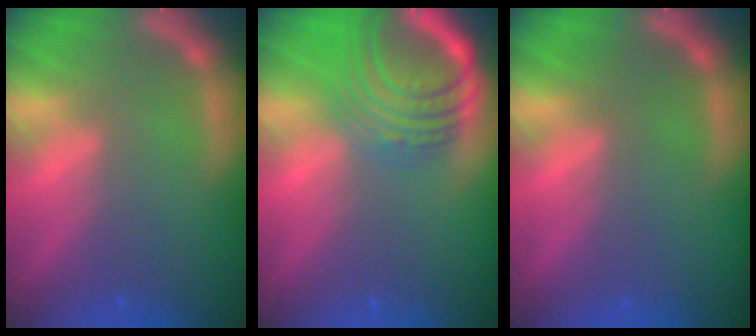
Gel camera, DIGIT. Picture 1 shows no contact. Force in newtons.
{"total": 9.5}
{"total": 0.0}